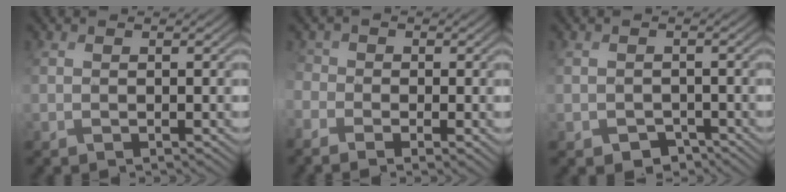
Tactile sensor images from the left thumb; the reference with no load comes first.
{"total": 4.4, "force": [-2.4, 2.9, 2.4], "torque": [-0.066, -0.015, -0.039]}
{"total": 2.4, "force": [-1.4, 1.8, 0.8], "torque": [-0.013, -0.011, -0.026]}